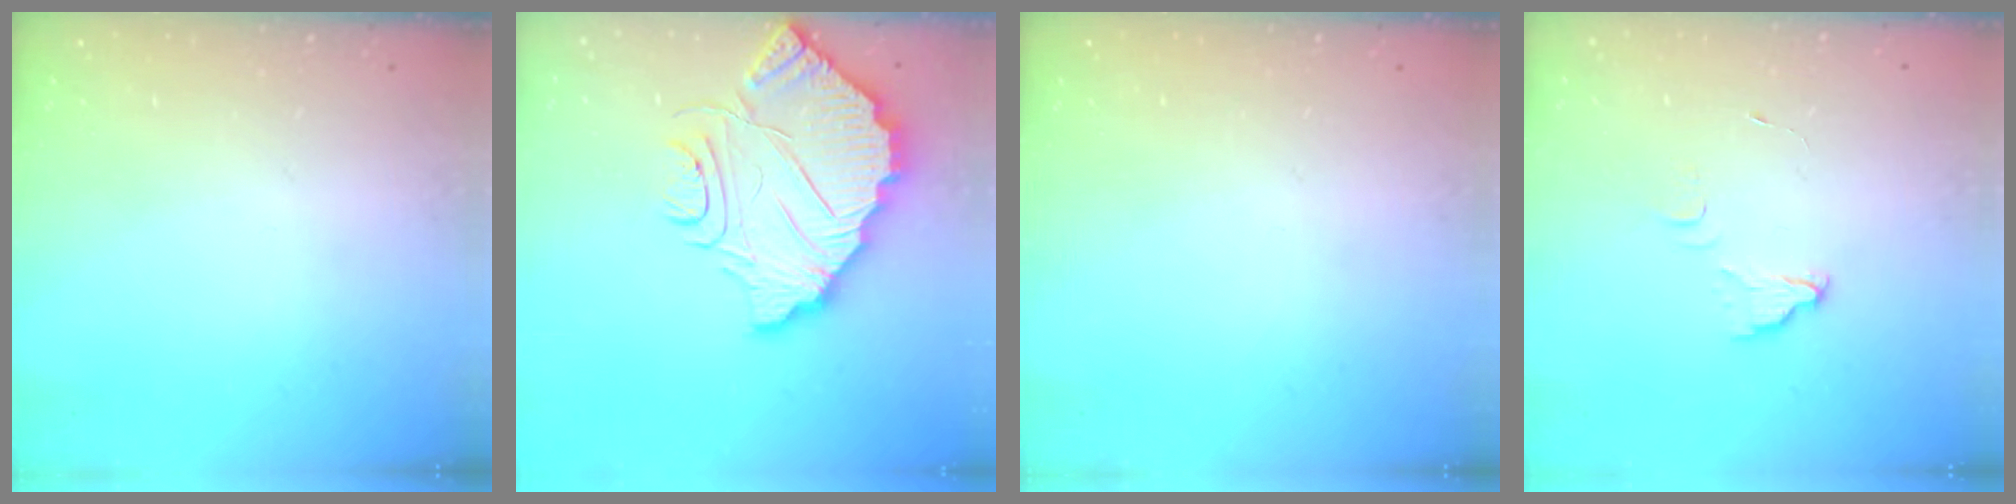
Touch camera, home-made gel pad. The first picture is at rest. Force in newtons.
{"total": 11.4, "press": 11.4, "slide": 0.8}
{"total": 0.0}
{"total": 3.2, "press": 3.2, "slide": 0.2}